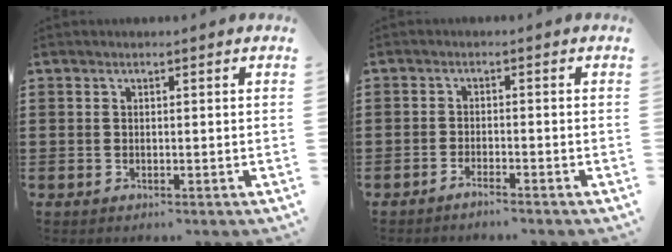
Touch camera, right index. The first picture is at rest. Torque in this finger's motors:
{"motor_torque": [1.10, 1.04, 0.11, -0.01]}